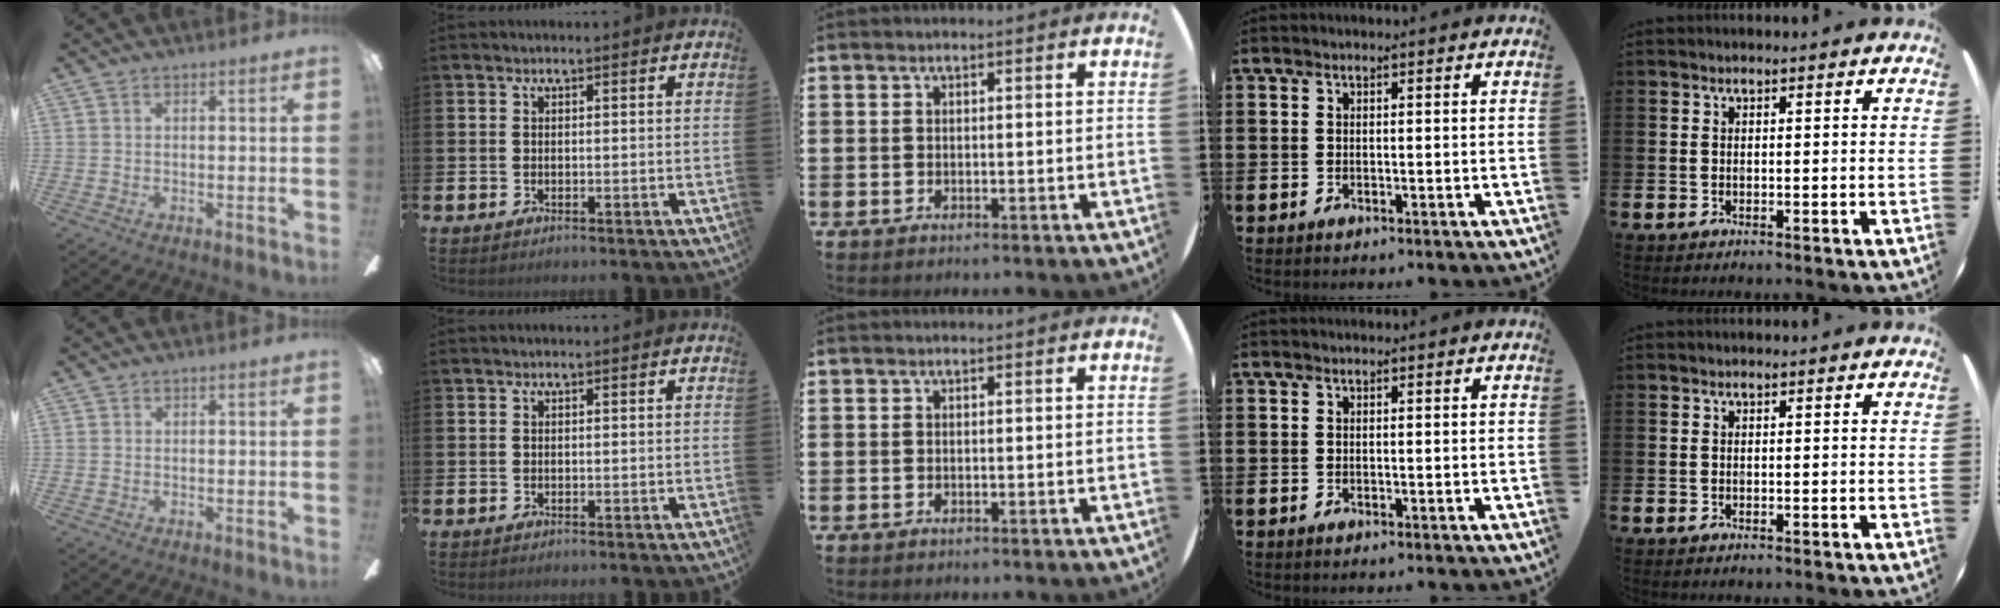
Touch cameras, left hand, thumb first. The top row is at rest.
{}